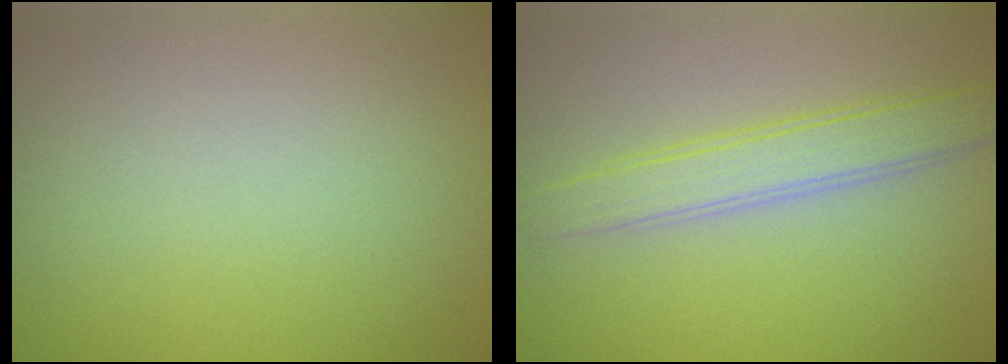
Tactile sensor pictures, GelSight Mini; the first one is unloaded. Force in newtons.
{"total": 3.4, "press": 3.4, "slide": 0.1}